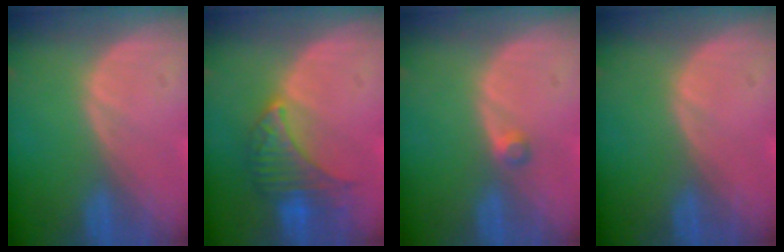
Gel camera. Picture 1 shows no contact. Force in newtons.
{"total": 6.5, "press": 6.4, "slide": 0.6}
{"total": 1.5, "press": 1.2, "slide": 0.8}
{"total": 0.0}